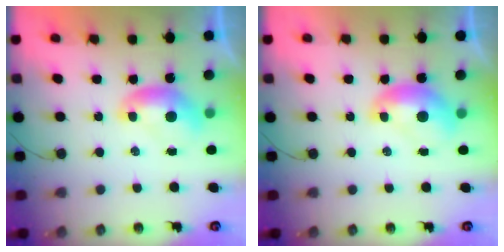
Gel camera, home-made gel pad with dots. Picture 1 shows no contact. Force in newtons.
{"total": 1.1, "press": 1.1, "slide": 0.2}